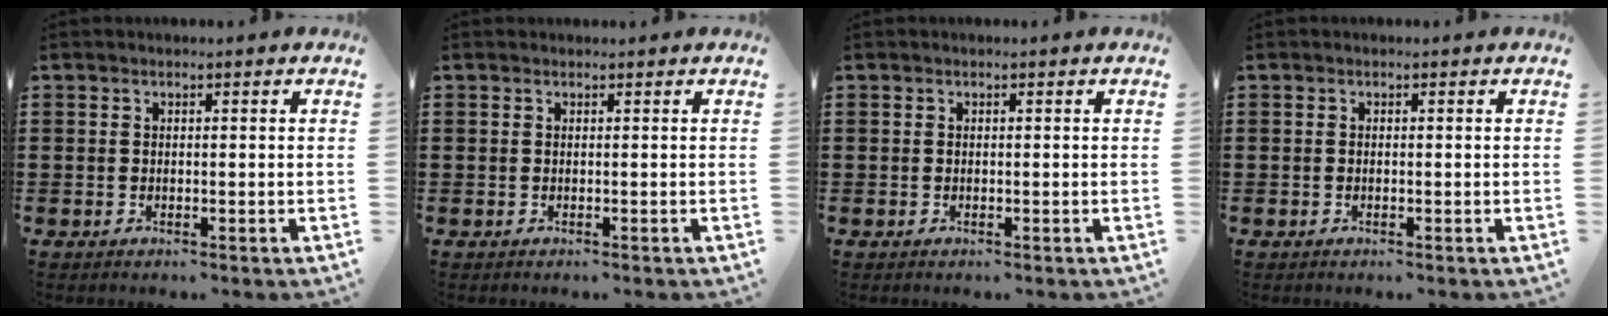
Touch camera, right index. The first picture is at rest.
{"total": 0.0}
{"total": 0.0}
{"total": 0.0}